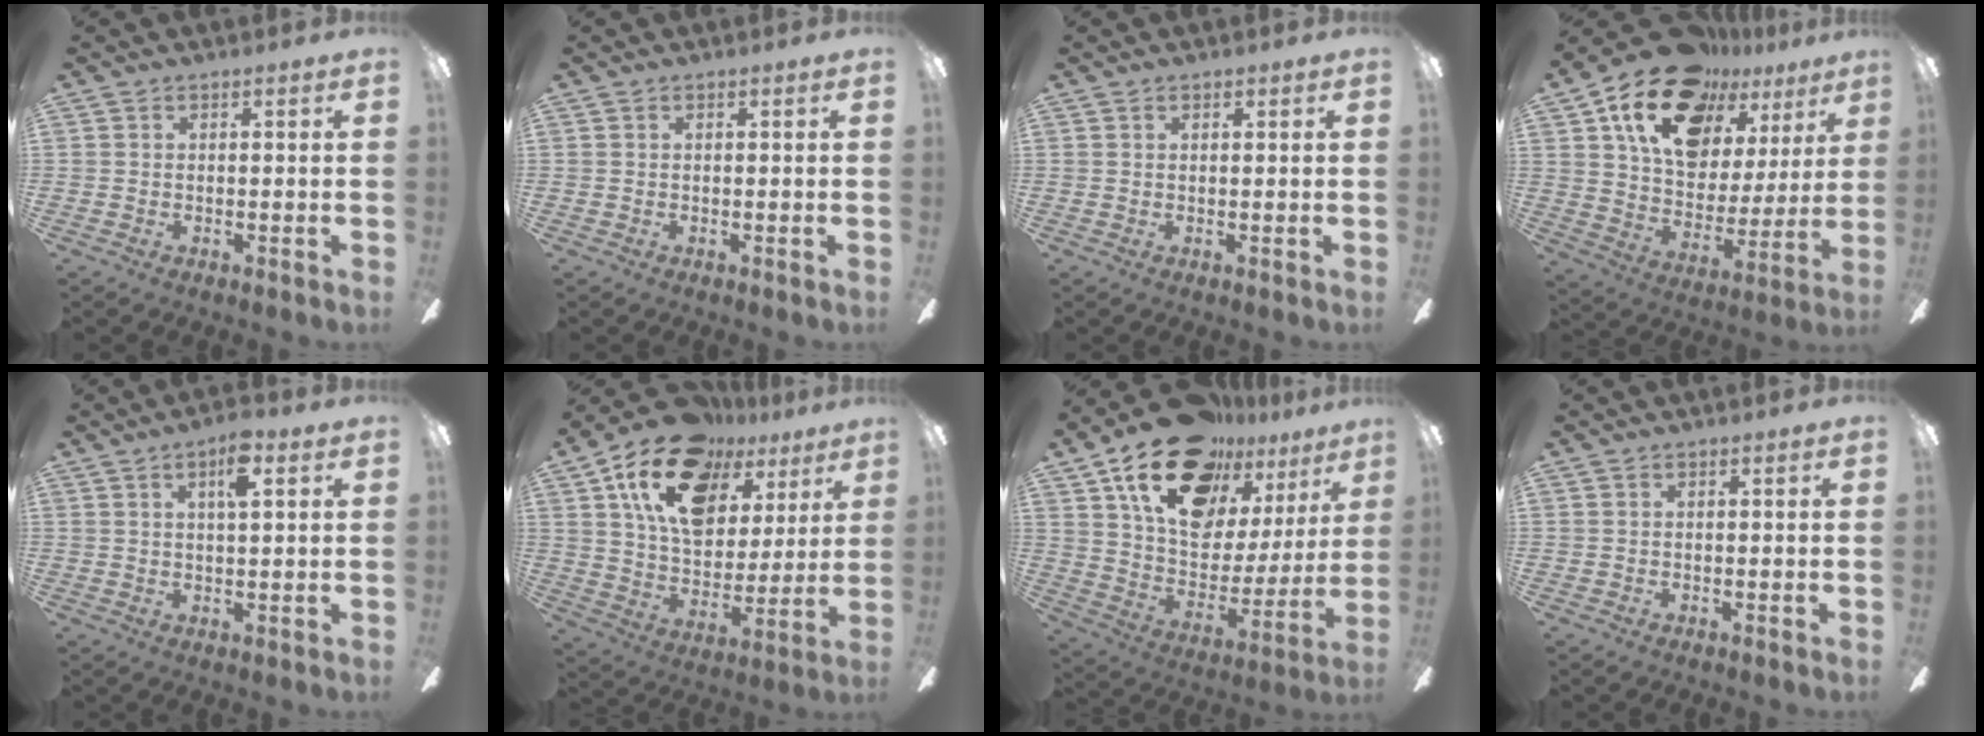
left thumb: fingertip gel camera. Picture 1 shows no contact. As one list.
[{"total": 0.0}, {"total": 0.6, "force": [0.4, 0.3, 0.2], "torque": [-0.005, 0.002, 0.008]}, {"total": 20.5, "force": [13.8, 11.9, 9.4], "torque": [-0.171, -0.078, 0.251]}, {"total": 5.7, "force": [3.0, 1.4, 4.7], "torque": [-0.075, -0.002, 0.043]}, {"total": 20.7, "force": [11.7, 12.6, 11.5], "torque": [-0.204, -0.049, 0.211]}, {"total": 24.0, "force": [15.9, 13.2, 12.2], "torque": [-0.199, -0.089, 0.289]}, {"total": 0.0}]